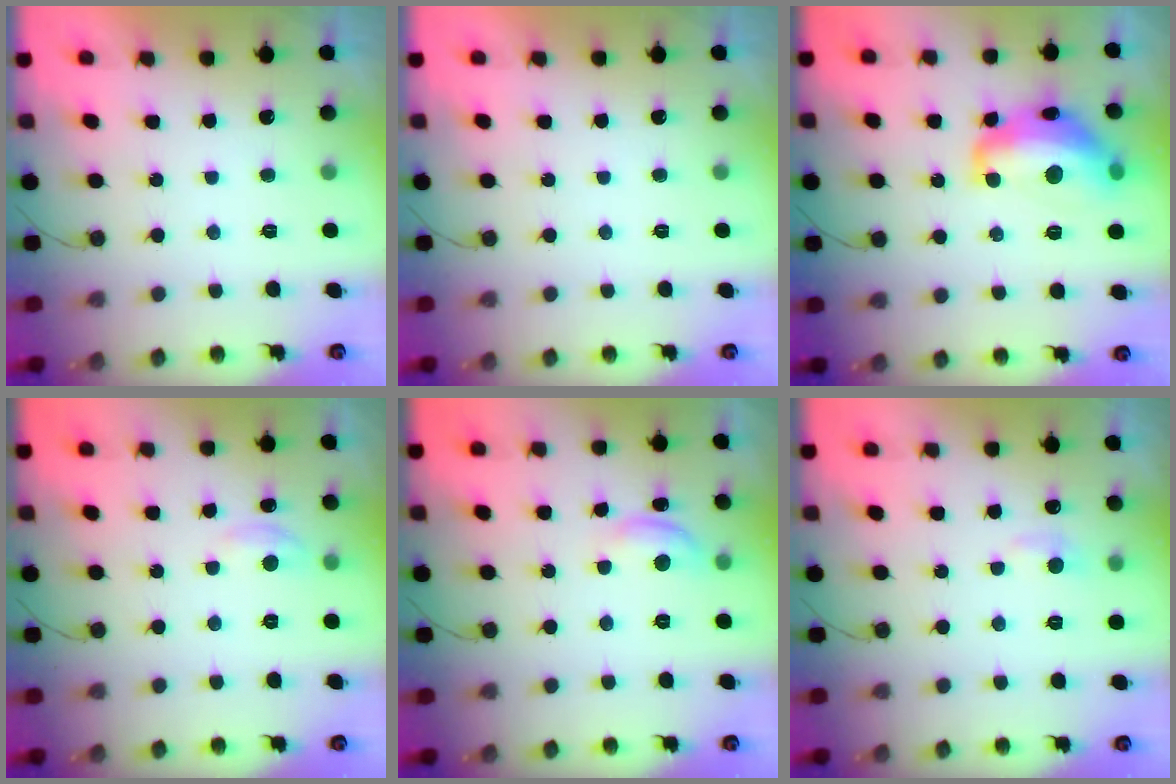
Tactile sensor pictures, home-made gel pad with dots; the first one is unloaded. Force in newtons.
{"total": 0.0}
{"total": 15.5, "press": 15.5, "slide": 0.8}
{"total": 2.7, "press": 2.7, "slide": 0.4}
{"total": 8.4, "press": 8.4, "slide": 0.6}
{"total": 4.8, "press": 4.8, "slide": 0.6}